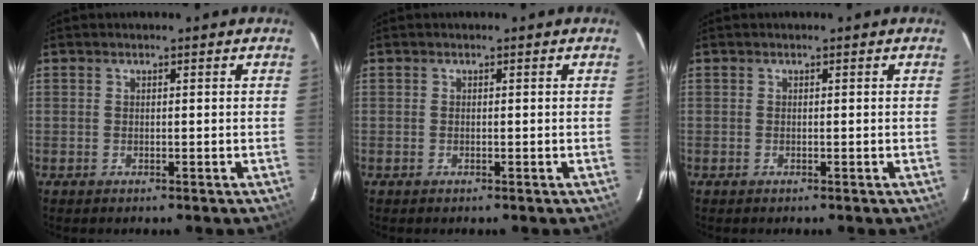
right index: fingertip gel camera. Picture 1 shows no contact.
{"total": 0.0}
{"total": 0.0}